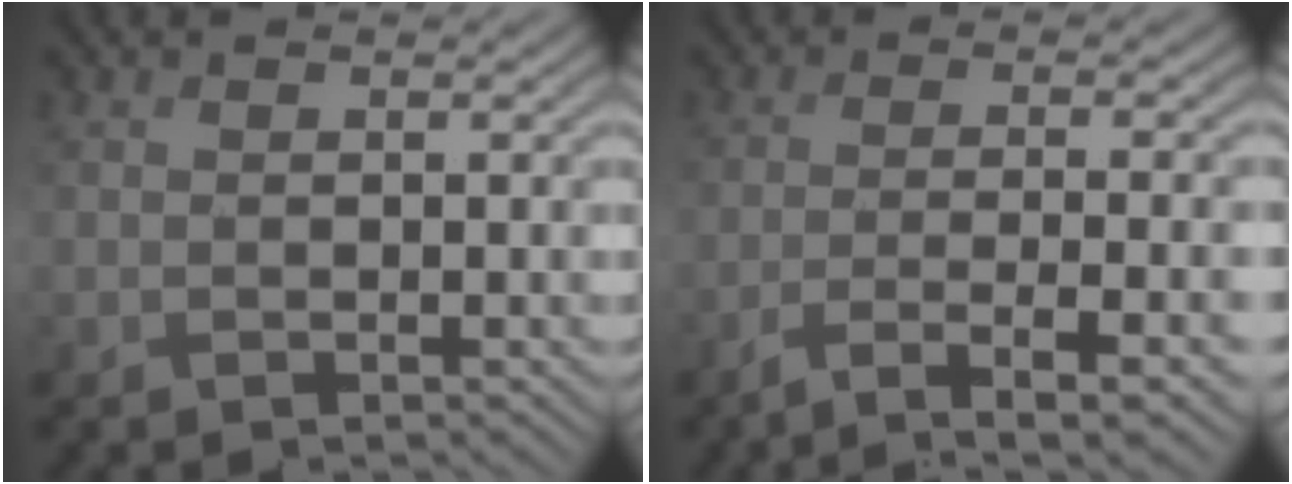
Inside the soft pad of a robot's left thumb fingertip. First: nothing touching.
{"total": 7.9, "force": [-5.0, 1.0, 6.0], "torque": [-0.077, 0.007, -0.090]}